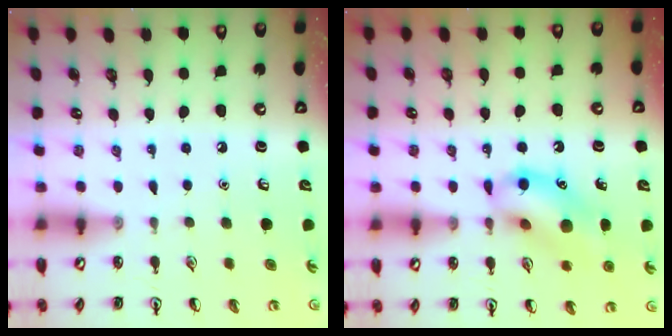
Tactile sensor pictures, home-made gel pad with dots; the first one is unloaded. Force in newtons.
{"total": 13.4, "press": 13.3, "slide": 2.1}